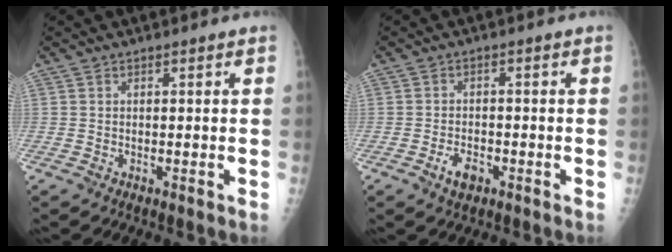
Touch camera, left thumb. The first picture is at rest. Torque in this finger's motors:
{"motor_torque": [-0.37, 0.44, 0.64, 0.33, -0.01]}